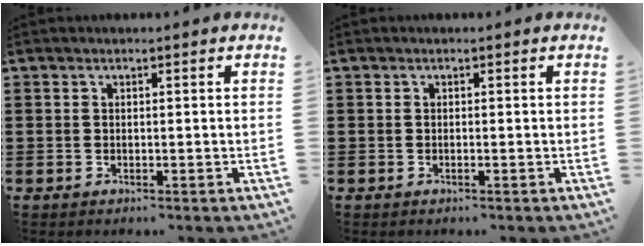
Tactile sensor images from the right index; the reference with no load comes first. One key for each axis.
{"total": 0.0}